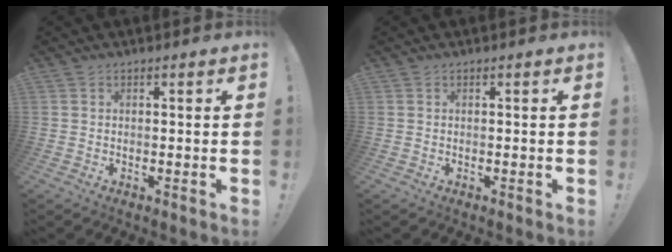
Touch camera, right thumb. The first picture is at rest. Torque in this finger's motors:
{"motor_torque": [0.00, 0.00, 0.01, 0.01, 0.00]}